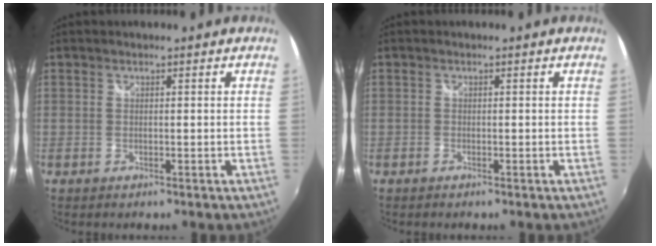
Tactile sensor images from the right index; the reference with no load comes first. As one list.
[{"total": 0.6, "force": [-0.5, 0.3, 0.1], "torque": [-0.004, -0.002, -0.012]}]